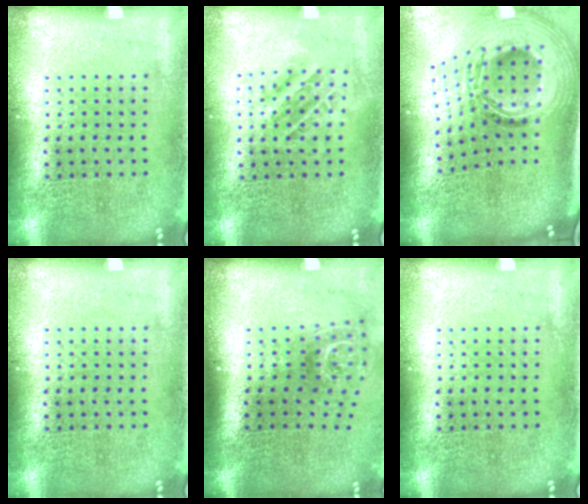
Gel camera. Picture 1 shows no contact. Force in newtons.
{"total": 1.1, "press": 1.0, "slide": 0.4}
{"total": 2.7, "press": 1.8, "slide": 2.0}
{"total": 0.0}
{"total": 1.8, "press": 1.2, "slide": 1.3}
{"total": 0.0}